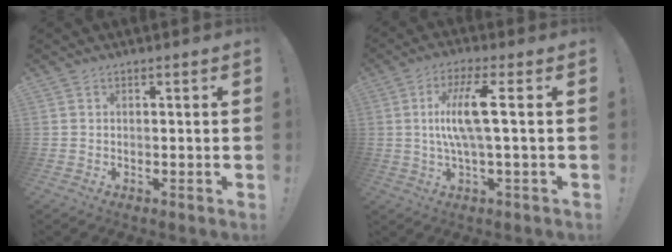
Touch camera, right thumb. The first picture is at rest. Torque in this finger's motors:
{"motor_torque": [1.10, 0.58, 1.58, -0.59, 0.62]}